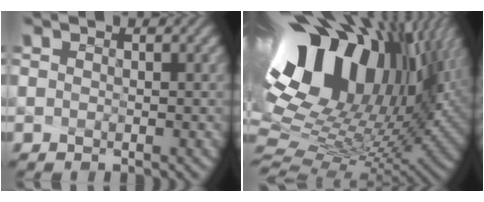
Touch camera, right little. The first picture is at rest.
{"total": 17.1, "force": [7.3, 8.0, 13.3], "torque": [-0.255, 0.007, 0.158]}